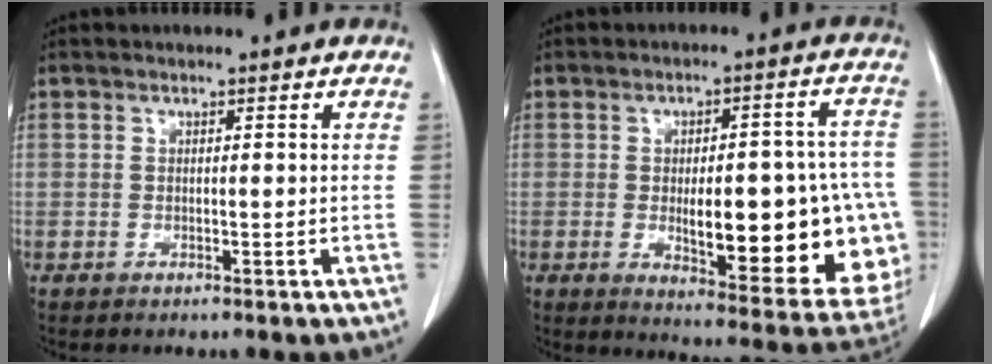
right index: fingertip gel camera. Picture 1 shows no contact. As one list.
[{"total": 24.0, "force": [-3.9, 7.4, 22.5], "torque": [-0.216, 0.019, -0.021]}]